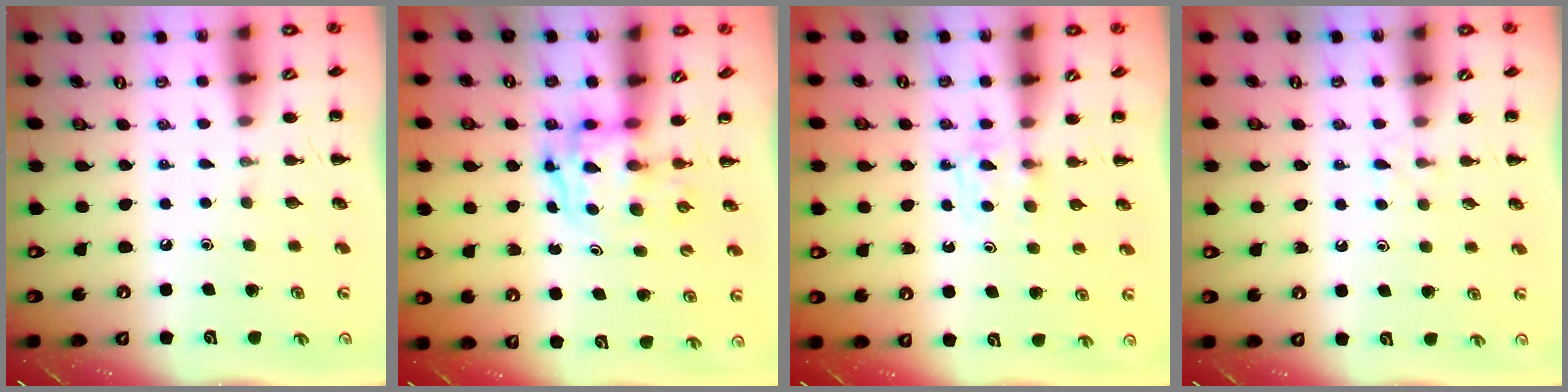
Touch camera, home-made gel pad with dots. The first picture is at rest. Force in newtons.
{"total": 3.3, "press": 3.2, "slide": 0.6}
{"total": 3.7, "press": 3.5, "slide": 1.4}
{"total": 2.9, "press": 2.6, "slide": 1.3}